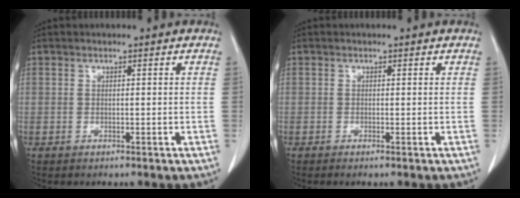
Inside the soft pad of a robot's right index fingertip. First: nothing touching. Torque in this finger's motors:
{"motor_torque": [-0.05, -0.13, -0.05, 0.00]}